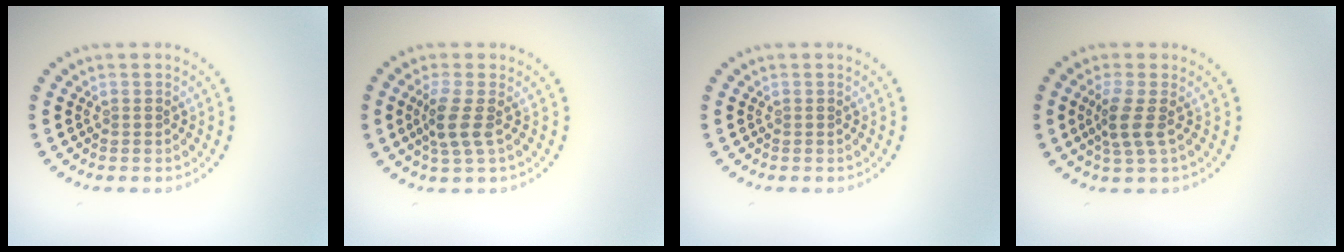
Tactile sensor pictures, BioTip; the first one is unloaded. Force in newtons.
{"total": 2.7, "press": 2.1, "slide": 1.7}
{"total": 0.0}
{"total": 2.5, "press": 1.9, "slide": 1.6}